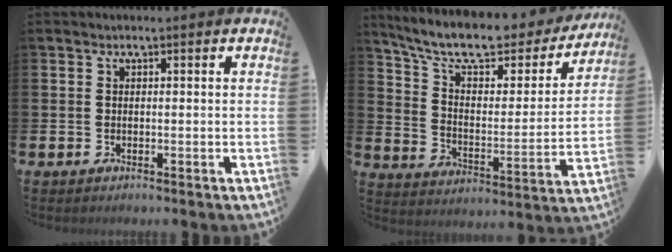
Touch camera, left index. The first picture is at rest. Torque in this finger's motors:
{"motor_torque": [0.80, -1.34, 1.05, 0.21]}